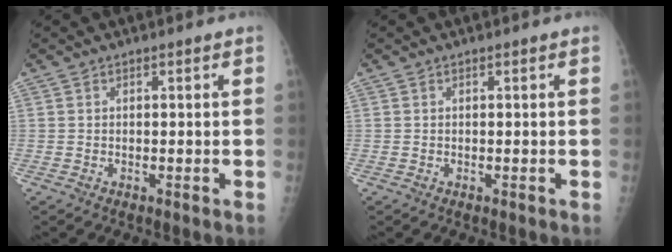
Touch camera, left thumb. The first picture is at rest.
{"total": 0.0}